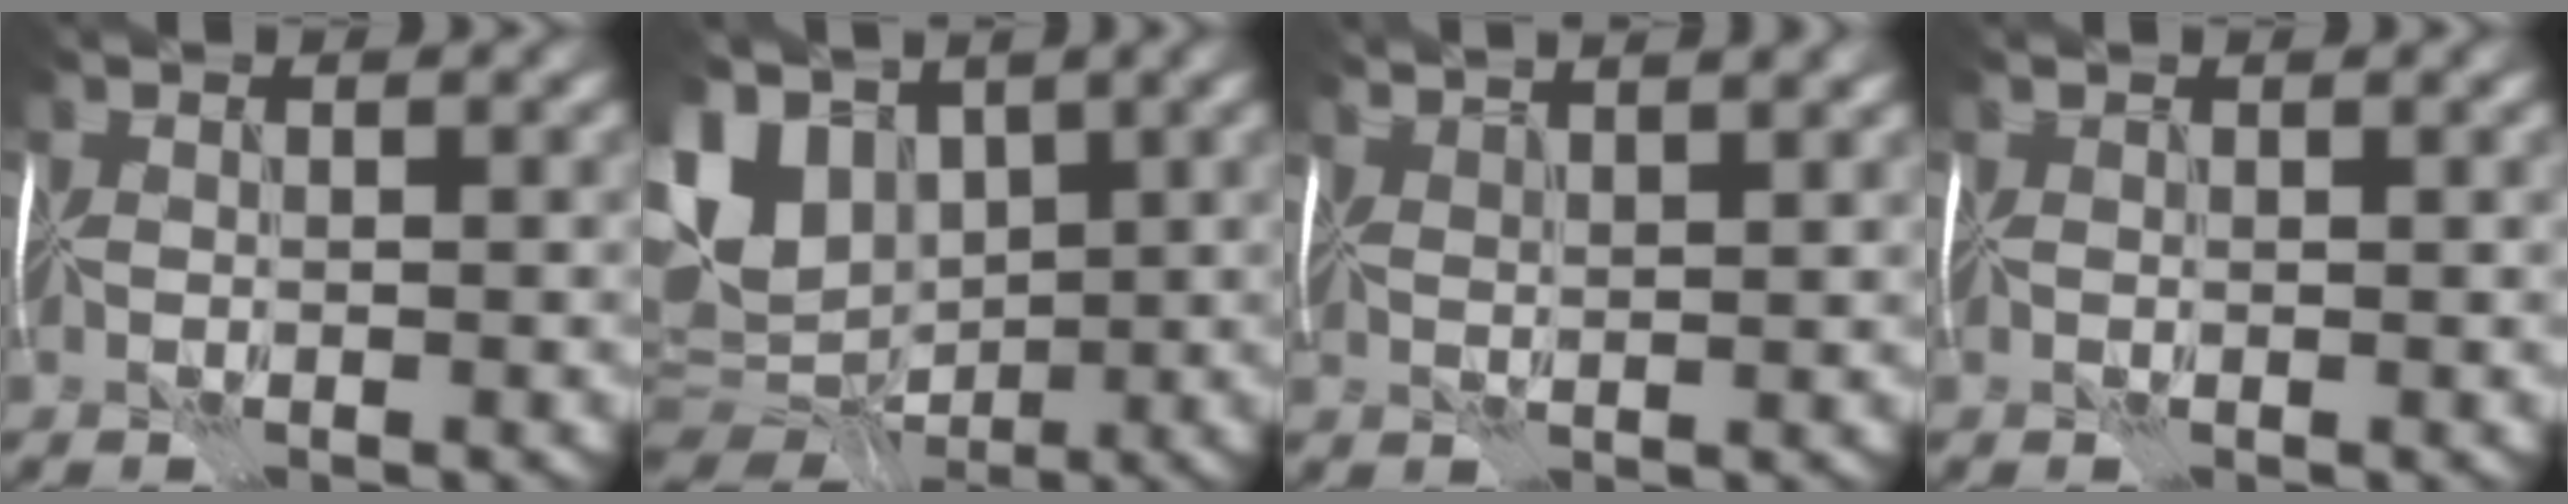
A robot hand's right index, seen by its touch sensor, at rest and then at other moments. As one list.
[{"total": 9.7, "force": [1.6, 7.0, 6.4], "torque": [-0.157, -0.005, 0.030]}, {"total": 5.4, "force": [4.2, 1.5, 3.0], "torque": [-0.029, 0.029, 0.037]}, {"total": 0.6, "force": [0.6, -0.1, 0.1], "torque": [-0.001, -0.001, 0.003]}]